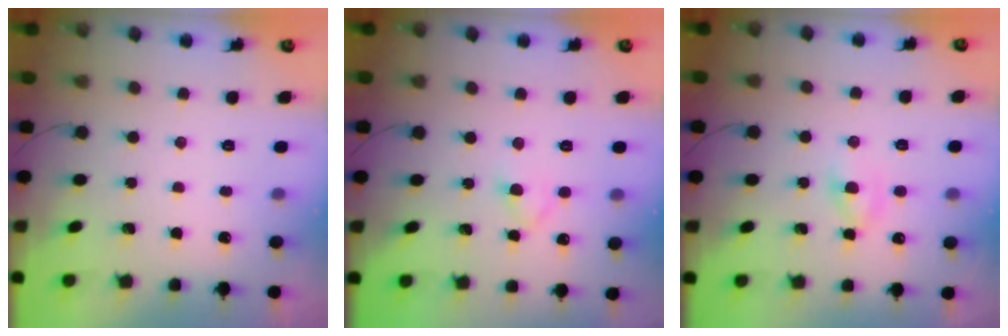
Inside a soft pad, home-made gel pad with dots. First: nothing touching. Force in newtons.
{"total": 2.5, "press": 2.2, "slide": 1.1}
{"total": 3.6, "press": 3.4, "slide": 1.2}